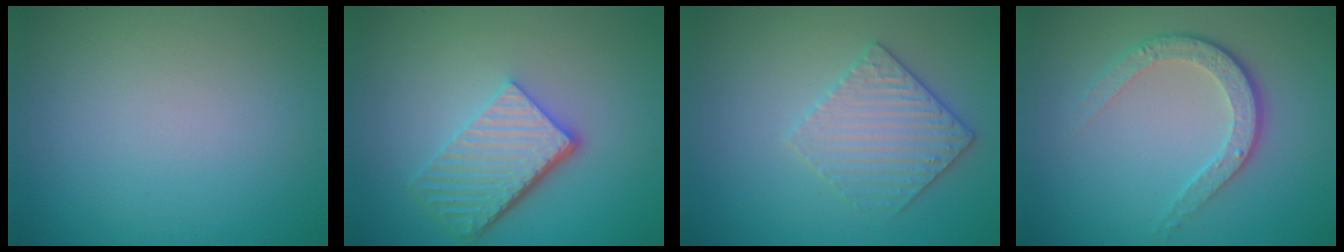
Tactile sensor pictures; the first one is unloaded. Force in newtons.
{"total": 5.2, "press": 3.8, "slide": 3.5}
{"total": 3.2, "press": 3.0, "slide": 1.1}
{"total": 3.7, "press": 2.8, "slide": 2.5}